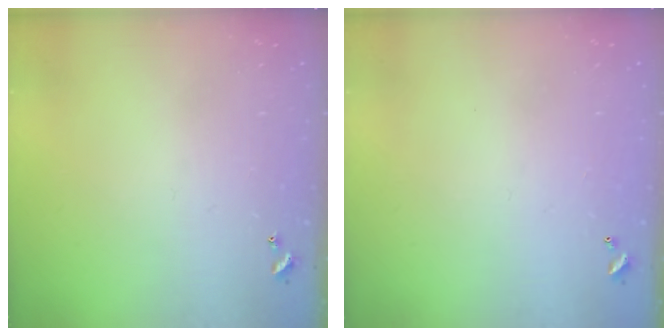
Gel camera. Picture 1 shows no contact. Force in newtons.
{"total": 3.0, "press": 3.0, "slide": 0.1}